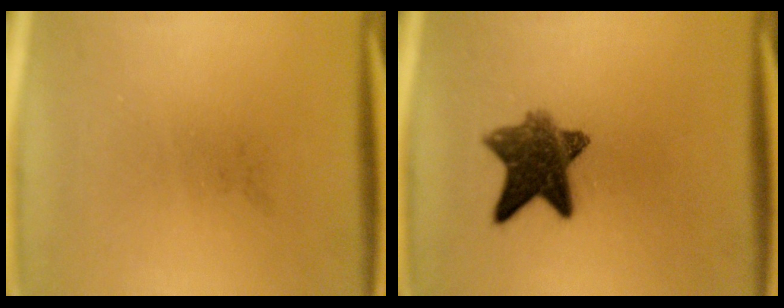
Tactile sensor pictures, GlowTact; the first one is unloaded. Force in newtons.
{"total": 9.3}